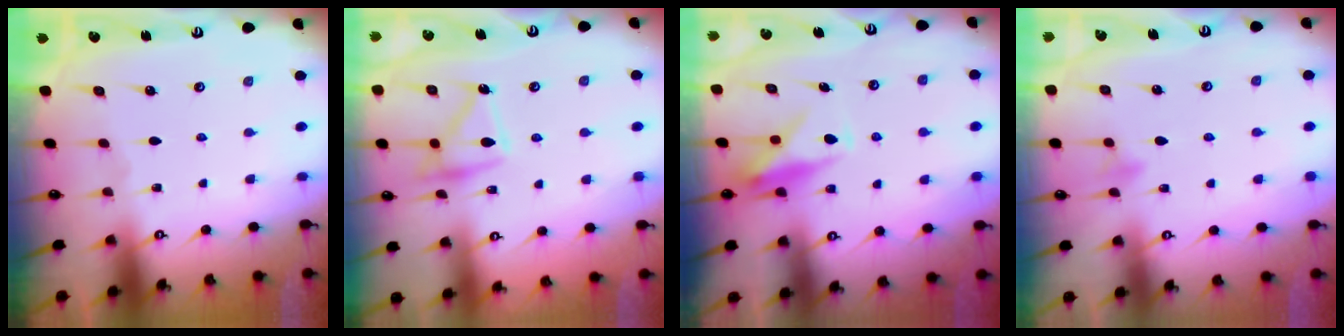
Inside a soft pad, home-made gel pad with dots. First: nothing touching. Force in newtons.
{"total": 13.5, "press": 13.5, "slide": 0.6}
{"total": 10.9, "press": 10.9, "slide": 0.6}
{"total": 5.3, "press": 5.1, "slide": 1.3}